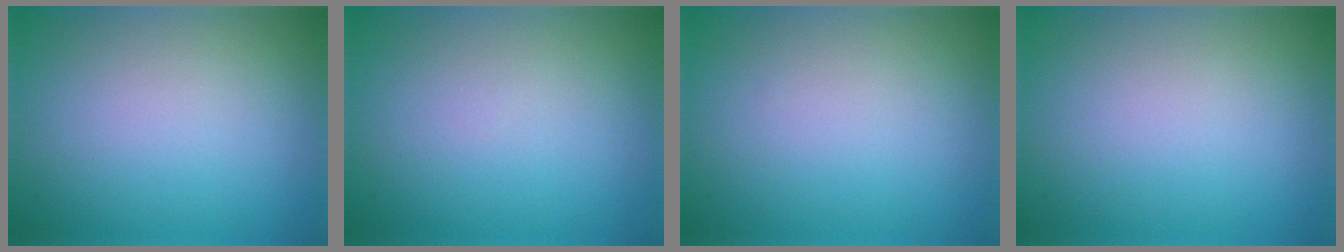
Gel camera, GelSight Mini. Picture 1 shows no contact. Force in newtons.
{"total": 0.0}
{"total": 0.0}
{"total": 0.0}